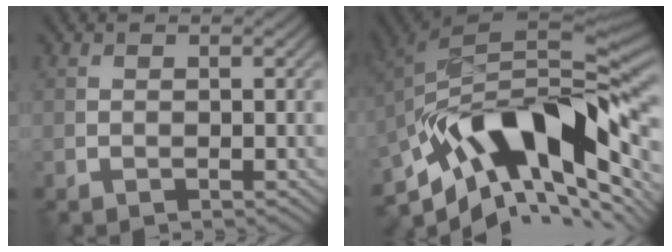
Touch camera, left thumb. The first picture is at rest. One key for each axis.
{"total": 16.2, "fx": -6.6, "fy": 7.2, "fz": 12.9, "tx": -0.215, "ty": 0.010, "tz": -0.126}